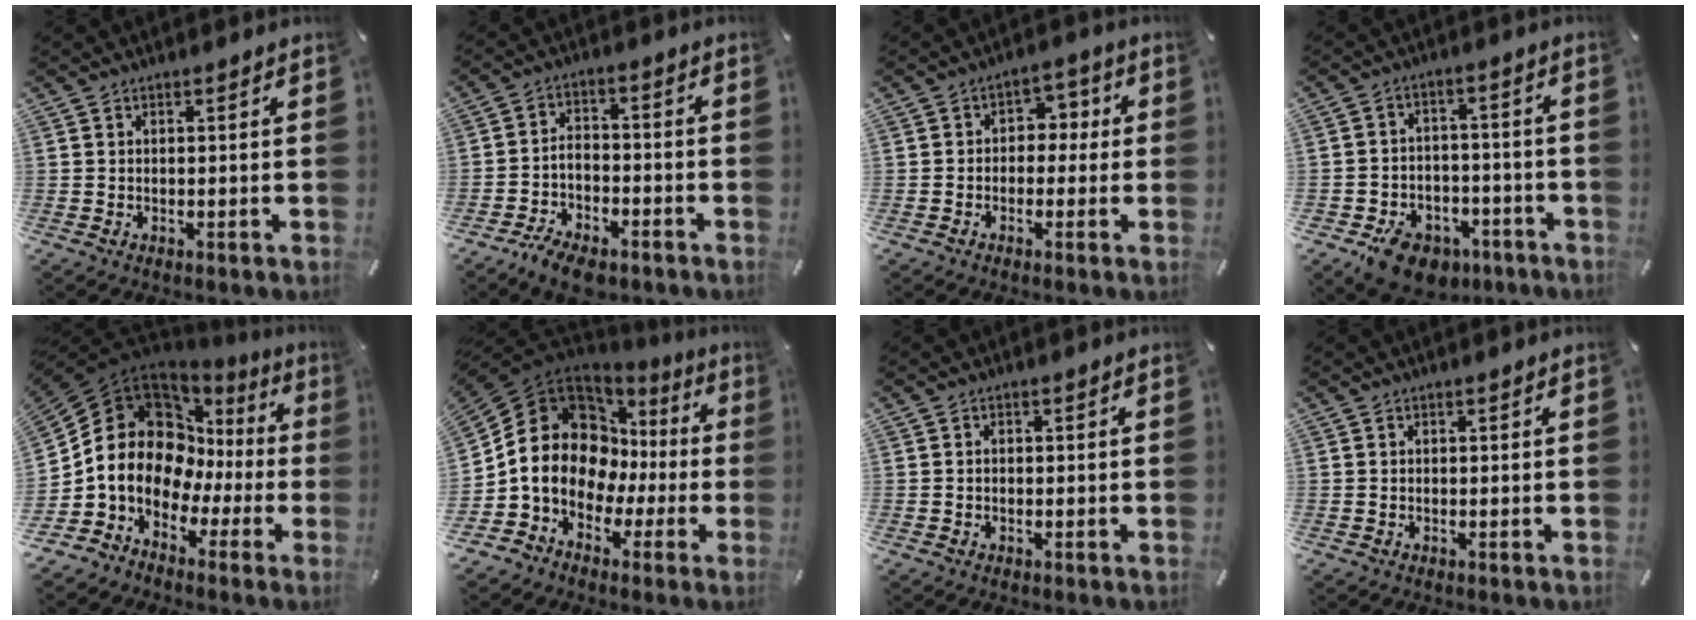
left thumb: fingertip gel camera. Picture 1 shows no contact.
{"total": 6.4, "force": [-4.8, 3.2, 2.9], "torque": [-0.055, 0.026, -0.090]}
{"total": 4.5, "force": [-1.4, 3.8, 2.0], "torque": [-0.027, 0.012, -0.034]}
{"total": 9.4, "force": [-6.2, 6.3, 3.4], "torque": [-0.056, 0.052, -0.105]}
{"total": 16.6, "force": [1.5, 14.5, 8.0], "torque": [-0.153, -0.034, 0.035]}
{"total": 17.2, "force": [0.2, 15.0, 8.5], "torque": [-0.159, -0.017, 0.011]}
{"total": 0.6, "force": [-0.2, 0.5, 0.3], "torque": [-0.004, 0.003, -0.006]}
{"total": 0.0}